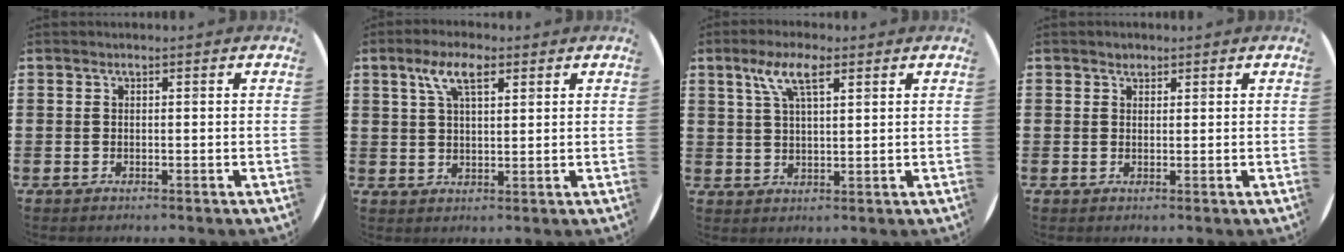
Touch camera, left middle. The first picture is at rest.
{"total": 5.6, "force": [3.3, 2.2, 4.0], "torque": [-0.089, 0.011, 0.057]}
{"total": 5.8, "force": [3.3, 1.9, 4.3], "torque": [-0.095, 0.010, 0.058]}
{"total": 1.1, "force": [0.9, 0.5, 0.1], "torque": [0.004, -0.001, 0.016]}